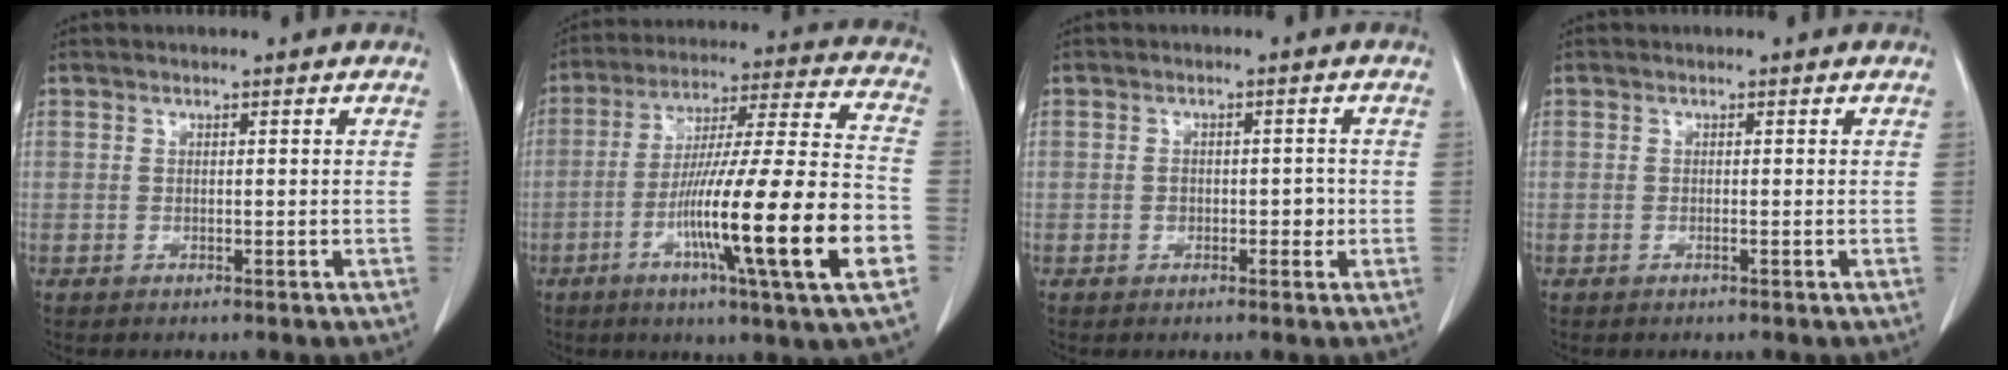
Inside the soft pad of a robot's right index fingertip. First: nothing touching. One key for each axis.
{"total": 22.5, "fx": -7.3, "fy": 0.0, "fz": 21.3, "tx": -0.340, "ty": -0.019, "tz": -0.124}
{"total": 2.5, "fx": -0.5, "fy": 1.6, "fz": 1.8, "tx": -0.022, "ty": 0.005, "tz": -0.006}
{"total": 0.0}